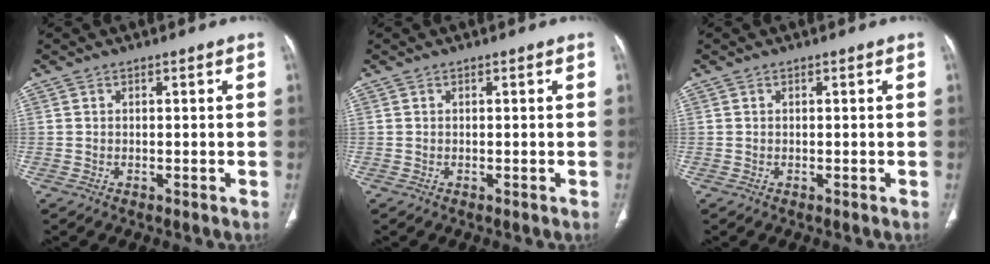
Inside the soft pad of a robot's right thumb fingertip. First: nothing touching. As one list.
[{"total": 0.0}, {"total": 0.0}]